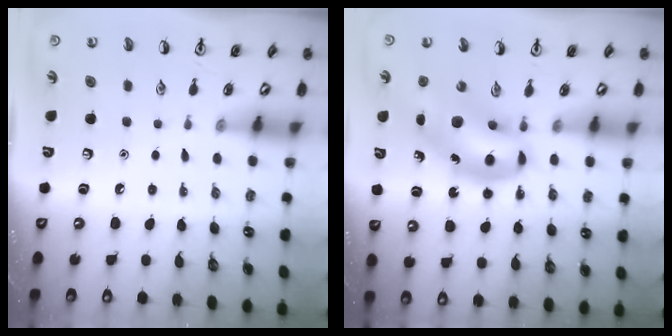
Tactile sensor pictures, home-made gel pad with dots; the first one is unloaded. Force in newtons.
{"total": 12.5, "press": 12.0, "slide": 3.4}